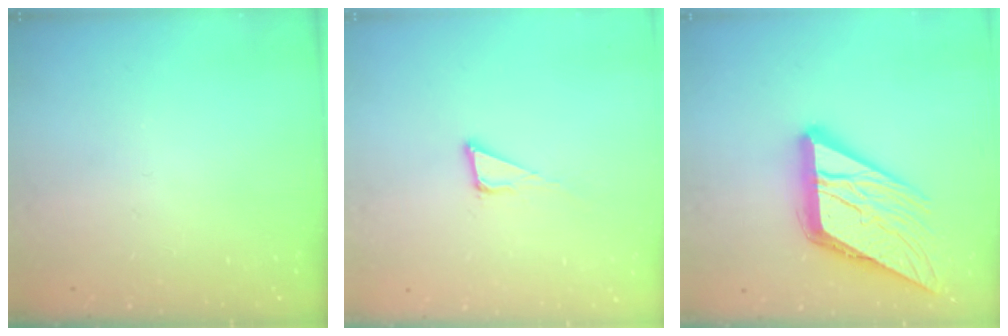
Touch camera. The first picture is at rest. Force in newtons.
{"total": 4.3, "press": 4.3, "slide": 0.2}
{"total": 18.6, "press": 18.5, "slide": 2.0}